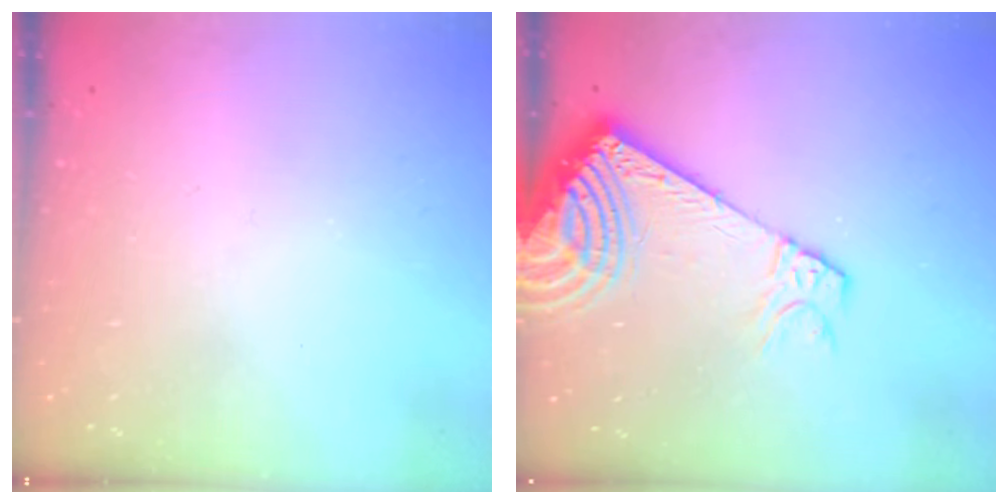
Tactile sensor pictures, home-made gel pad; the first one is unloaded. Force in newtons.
{"total": 15.1, "press": 15.0, "slide": 1.8}